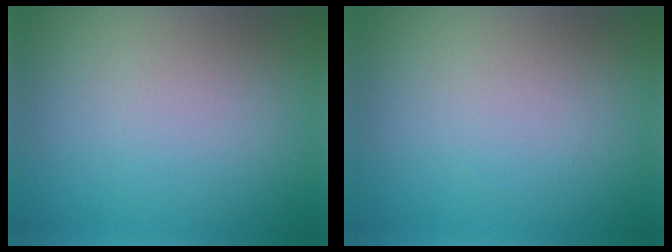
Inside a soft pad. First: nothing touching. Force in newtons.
{"total": 0.0}